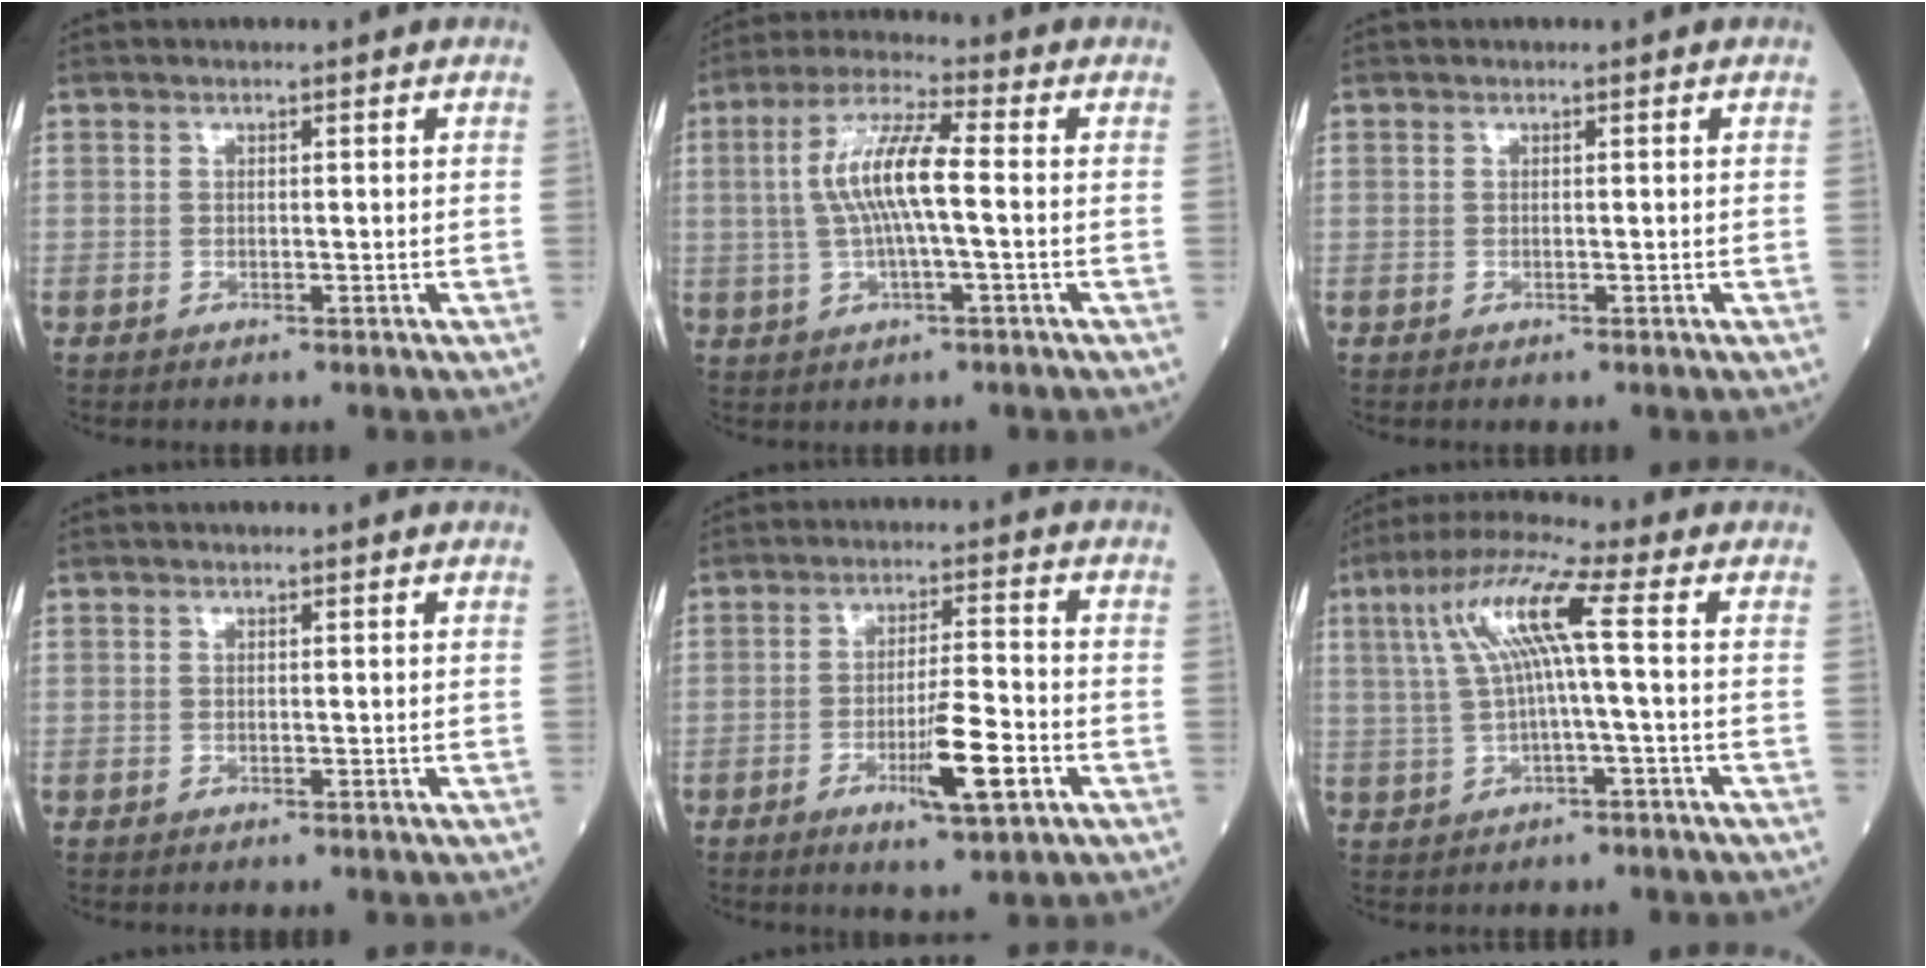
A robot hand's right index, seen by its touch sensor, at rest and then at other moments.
{"total": 9.3, "force": [0.2, 1.3, 9.2], "torque": [-0.184, 0.016, -0.002]}
{"total": 0.0}
{"total": 0.0}
{"total": 8.2, "force": [-3.3, 0.8, 7.5], "torque": [-0.127, -0.008, -0.054]}
{"total": 9.4, "force": [1.6, 0.1, 9.3], "torque": [-0.185, 0.032, 0.030]}